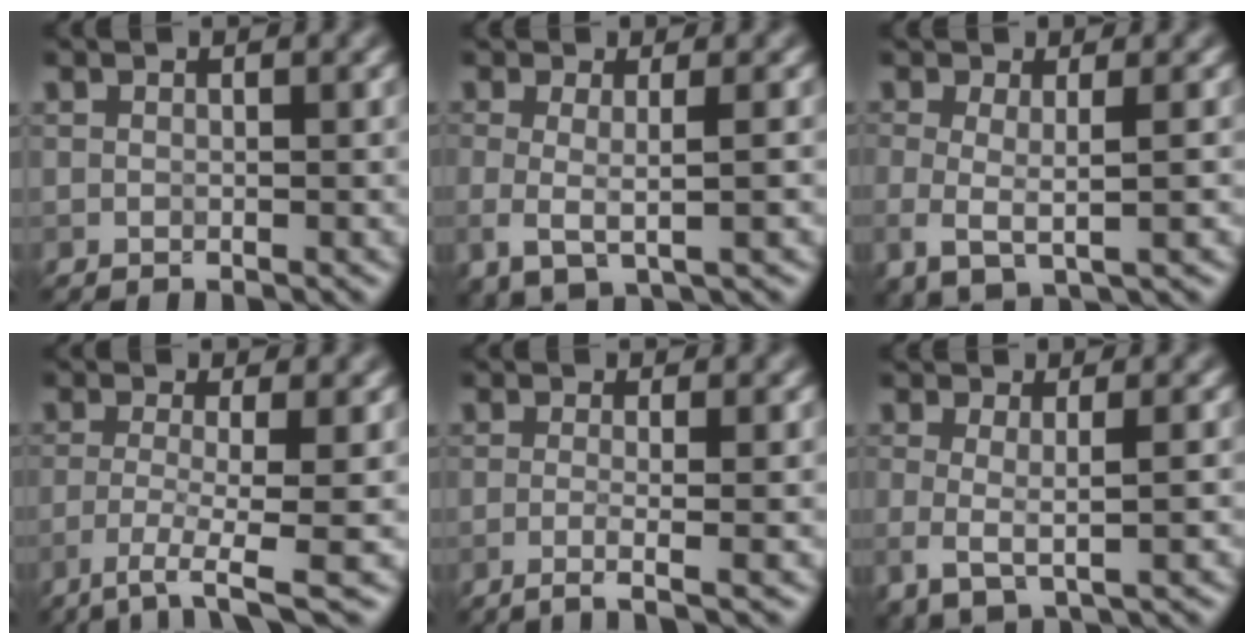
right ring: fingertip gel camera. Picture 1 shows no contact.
{"total": 2.8, "force": [-0.1, 0.9, 2.6], "torque": [-0.051, -0.008, -0.003]}
{"total": 2.9, "force": [-0.1, 1.0, 2.7], "torque": [-0.055, -0.010, -0.003]}
{"total": 4.4, "force": [-2.1, 0.6, 3.8], "torque": [-0.068, -0.005, -0.047]}
{"total": 2.9, "force": [-1.0, 0.9, 2.6], "torque": [-0.029, -0.001, -0.032]}
{"total": 2.5, "force": [0.1, 0.8, 2.3], "torque": [-0.044, -0.008, 0.002]}